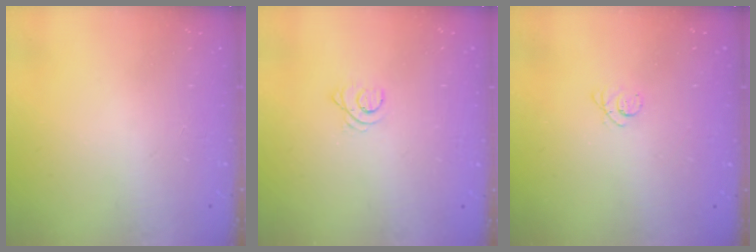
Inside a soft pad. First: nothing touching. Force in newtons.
{"total": 2.3, "press": 2.3, "slide": 0.3}
{"total": 2.5, "press": 2.5, "slide": 0.3}